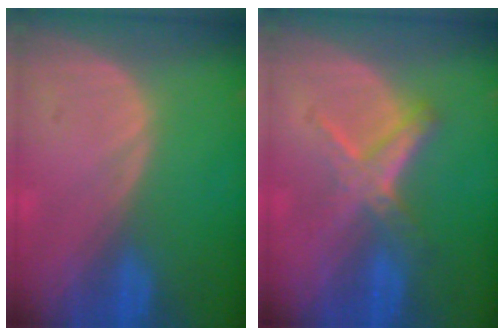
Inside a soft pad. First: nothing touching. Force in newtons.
{"total": 5.4, "press": 5.2, "slide": 1.3}